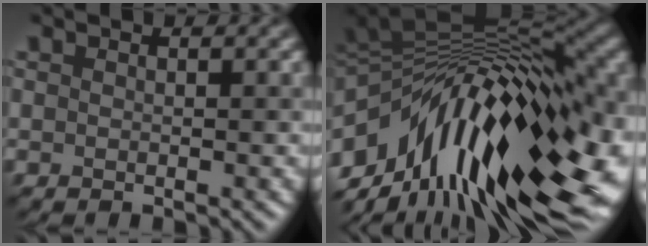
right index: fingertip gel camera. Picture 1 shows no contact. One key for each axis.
{"total": 18.3, "fx": -4.1, "fy": 9.0, "fz": 15.5, "tx": -0.243, "ty": 0.014, "tz": -0.075}